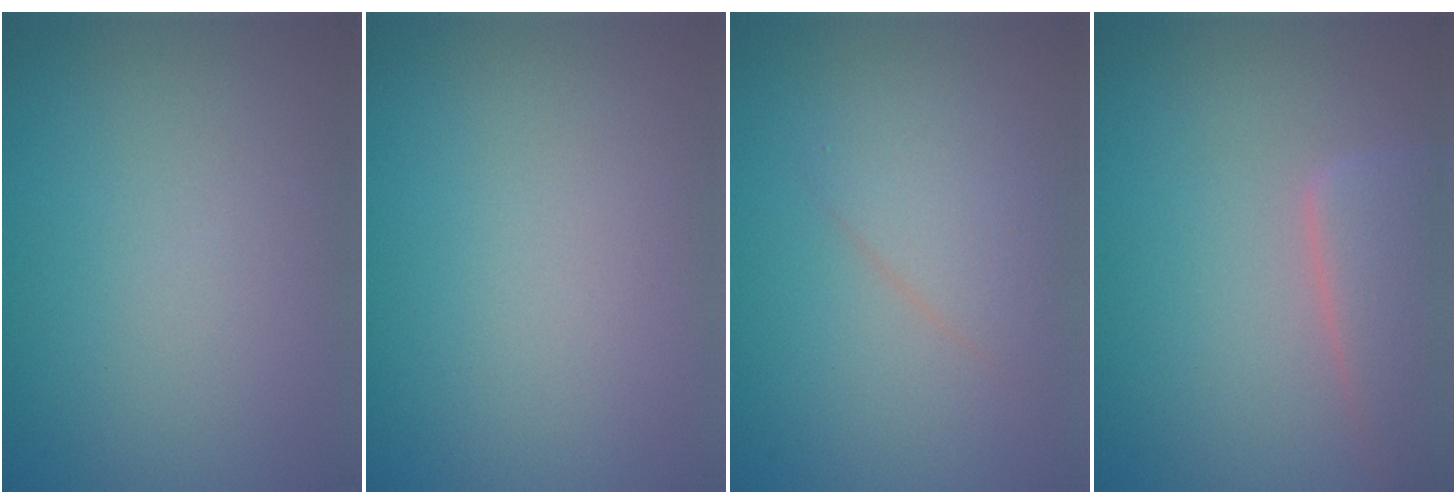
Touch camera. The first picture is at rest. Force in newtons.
{"total": 0.0}
{"total": 2.3, "press": 2.3, "slide": 0.2}
{"total": 4.1, "press": 4.1, "slide": 0.1}